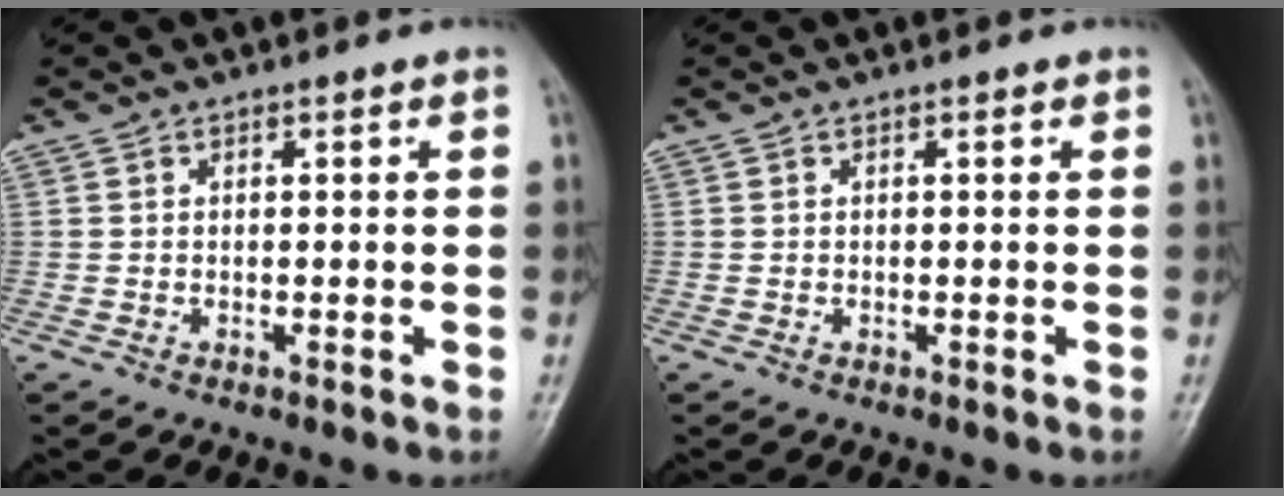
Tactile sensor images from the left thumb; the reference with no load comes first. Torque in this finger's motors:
{"motor_torque": [0.01, -0.01, -0.06, -0.07, 0.00]}